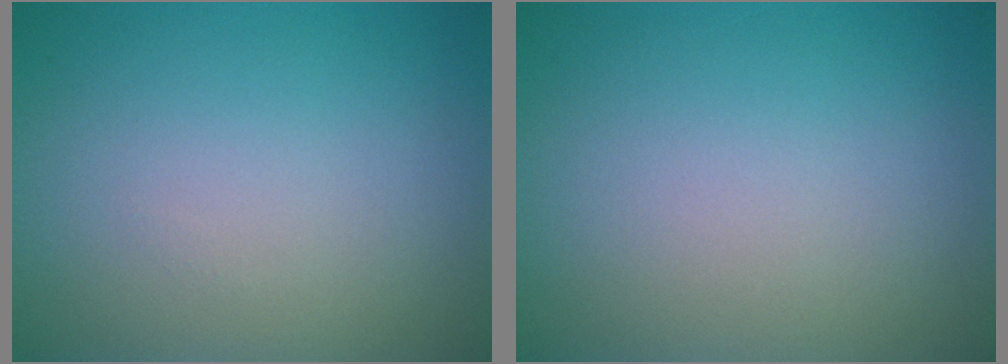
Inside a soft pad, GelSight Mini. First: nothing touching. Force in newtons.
{"total": 0.0}